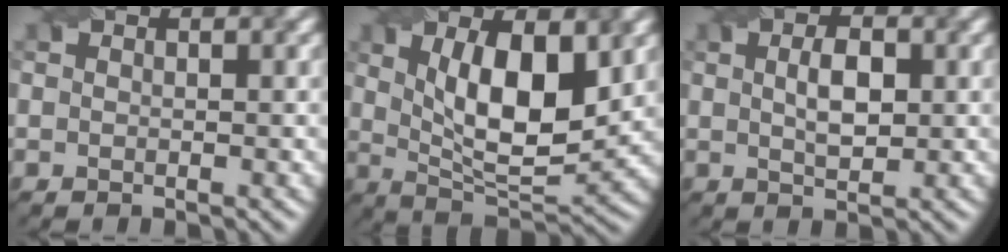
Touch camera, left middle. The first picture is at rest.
{"total": 9.7, "force": [2.3, 3.8, 8.6], "torque": [-0.144, -0.009, 0.042]}
{"total": 2.9, "force": [0.3, 1.4, 2.5], "torque": [-0.053, 0.003, 0.010]}